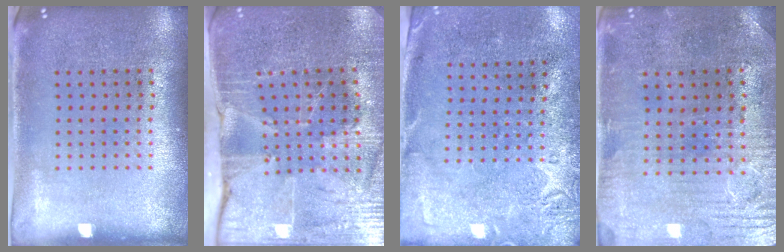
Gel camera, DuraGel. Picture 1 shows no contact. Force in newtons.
{"total": 3.8, "press": 3.6, "slide": 1.2}
{"total": 2.8, "press": 2.1, "slide": 1.7}
{"total": 1.3, "press": 1.2, "slide": 0.6}